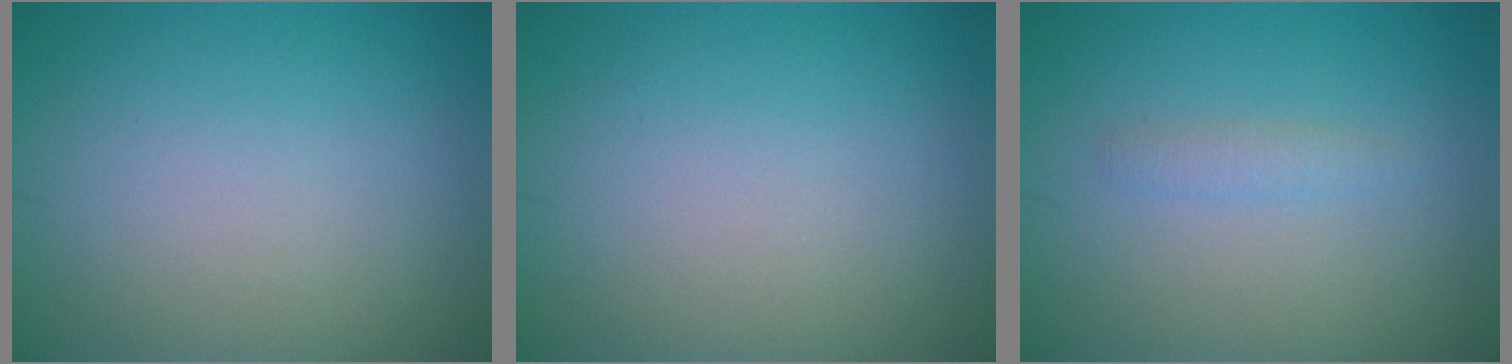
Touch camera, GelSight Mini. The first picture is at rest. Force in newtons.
{"total": 0.0}
{"total": 1.1, "press": 1.1, "slide": 0.1}